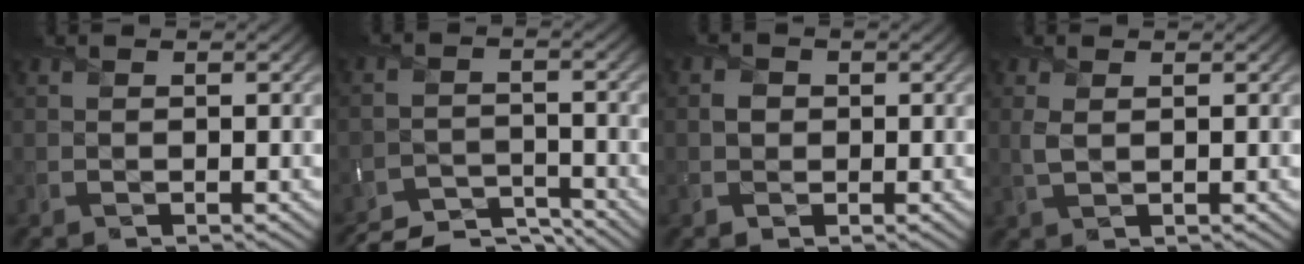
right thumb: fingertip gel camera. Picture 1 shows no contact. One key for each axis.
{"total": 6.9, "fx": -6.5, "fy": 1.4, "fz": 1.7, "tx": -0.028, "ty": -0.004, "tz": -0.113}
{"total": 1.5, "fx": 0.1, "fy": 1.4, "fz": 0.4, "tx": -0.007, "ty": -0.002, "tz": -0.003}
{"total": 1.4, "fx": 0.6, "fy": 0.5, "fz": 1.1, "tx": -0.033, "ty": -0.001, "tz": 0.014}